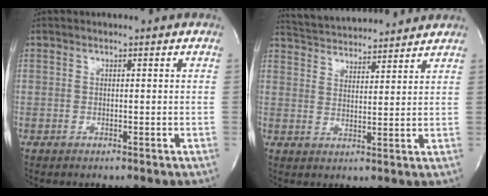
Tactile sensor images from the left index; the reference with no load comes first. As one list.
[{"total": 12.9, "force": [12.3, 1.9, 3.3], "torque": [-0.062, 0.025, 0.188]}]